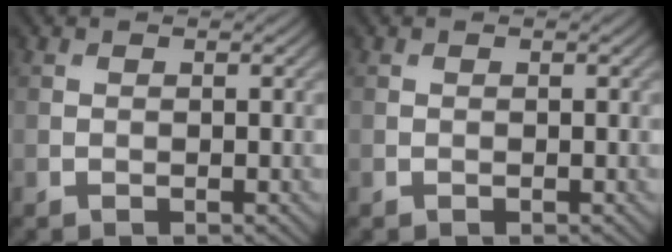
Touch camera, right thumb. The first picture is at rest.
{"total": 0.0}